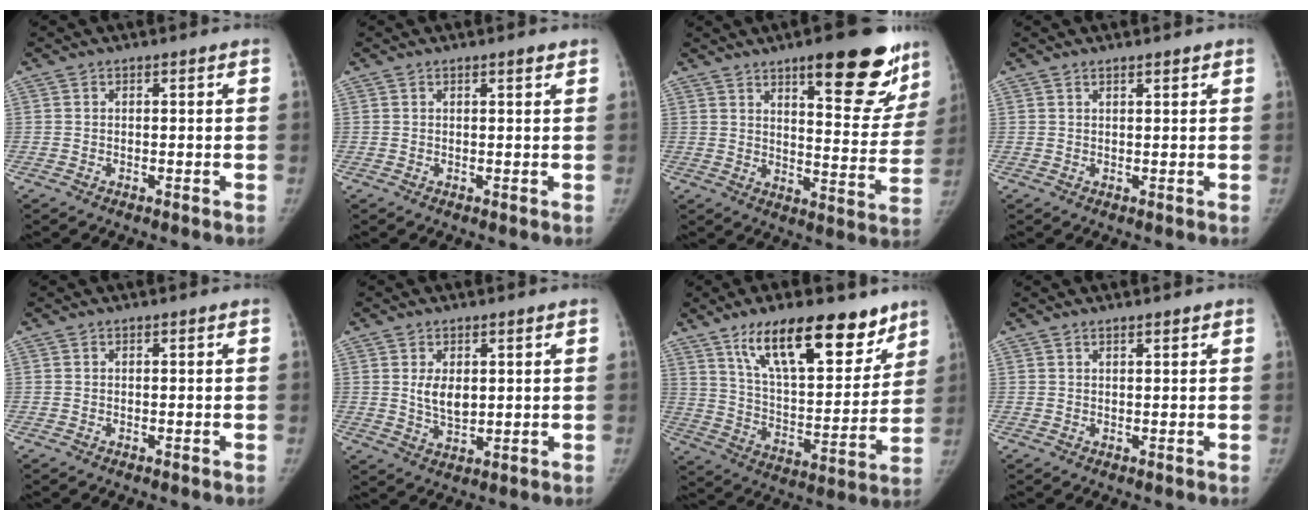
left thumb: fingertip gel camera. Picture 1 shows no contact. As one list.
[{"total": 1.0, "force": [0.7, 0.1, 0.7], "torque": [-0.009, -0.003, 0.011]}, {"total": 20.2, "force": [12.7, 6.3, 14.4], "torque": [-0.136, -0.072, 0.172]}, {"total": 1.1, "force": [0.9, 0.3, 0.6], "torque": [-0.008, -0.006, 0.015]}, {"total": 0.0}, {"total": 5.1, "force": [1.2, 3.0, 4.0], "torque": [-0.058, -0.014, 0.029]}, {"total": 22.2, "force": [14.3, 8.7, 14.5], "torque": [-0.177, -0.063, 0.240]}, {"total": 1.0, "force": [0.8, 0.2, 0.5], "torque": [-0.008, -0.005, 0.015]}]